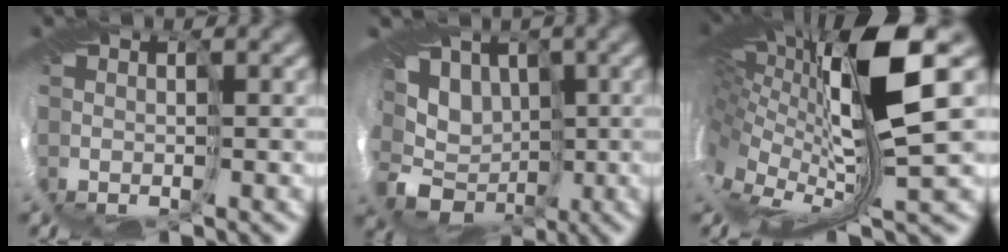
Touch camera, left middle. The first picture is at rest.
{"total": 11.4, "force": [-2.5, 9.4, 5.8], "torque": [-0.091, -0.011, -0.072]}
{"total": 10.7, "force": [1.8, 2.8, 10.2], "torque": [-0.199, -0.016, 0.030]}